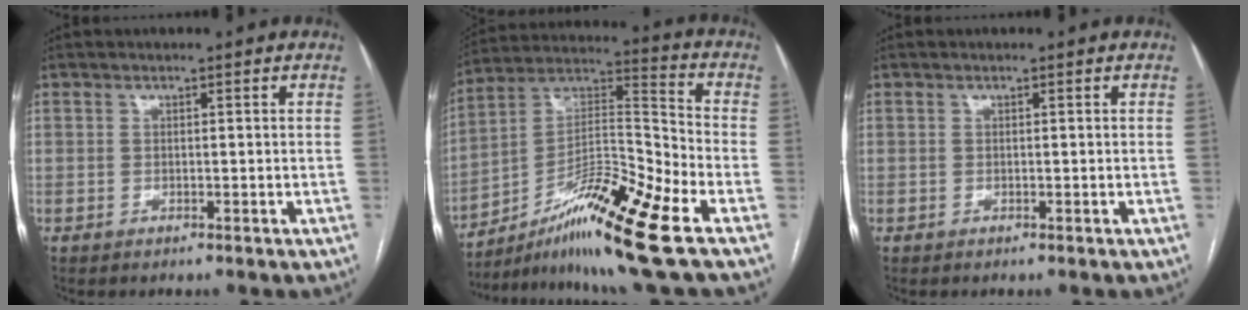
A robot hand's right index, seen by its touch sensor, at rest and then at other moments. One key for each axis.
{"total": 18.1, "fx": -10.7, "fy": 0.4, "fz": 14.6, "tx": -0.274, "ty": -0.001, "tz": -0.181}
{"total": 0.0}